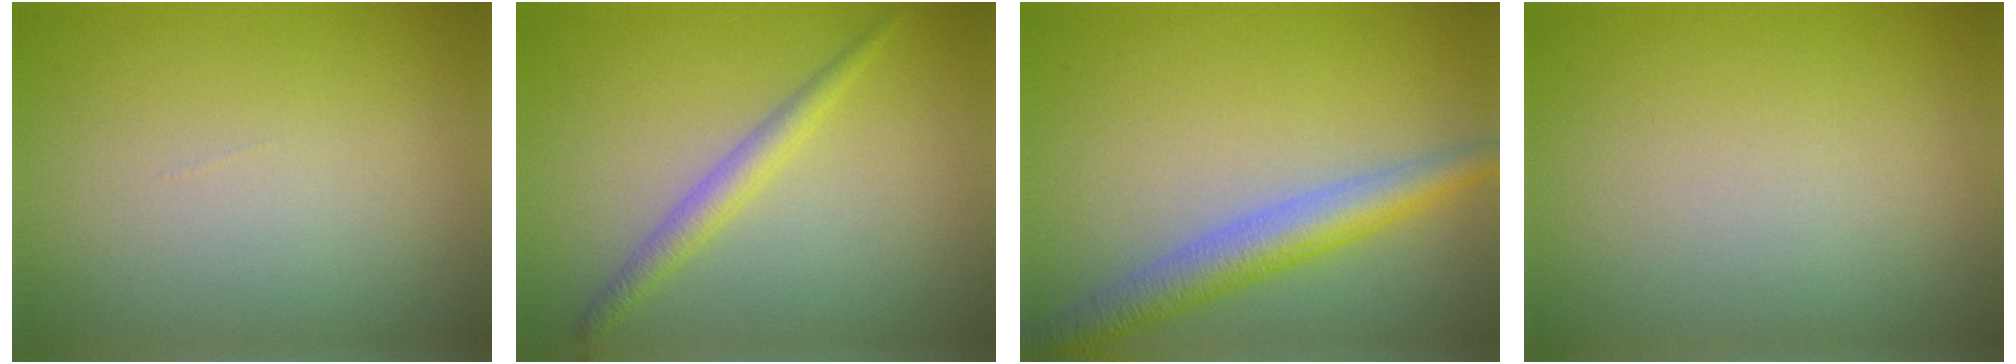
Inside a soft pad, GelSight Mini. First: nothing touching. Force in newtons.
{"total": 2.2, "press": 2.2, "slide": 0.1}
{"total": 4.9, "press": 4.9, "slide": 0.2}
{"total": 0.0}